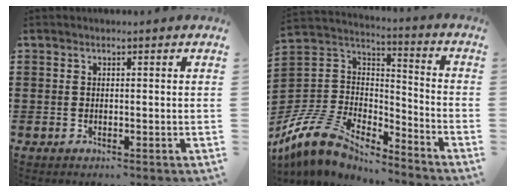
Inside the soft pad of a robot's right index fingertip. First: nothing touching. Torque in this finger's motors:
{"motor_torque": [-1.05, 1.09, 0.26, 0.13]}